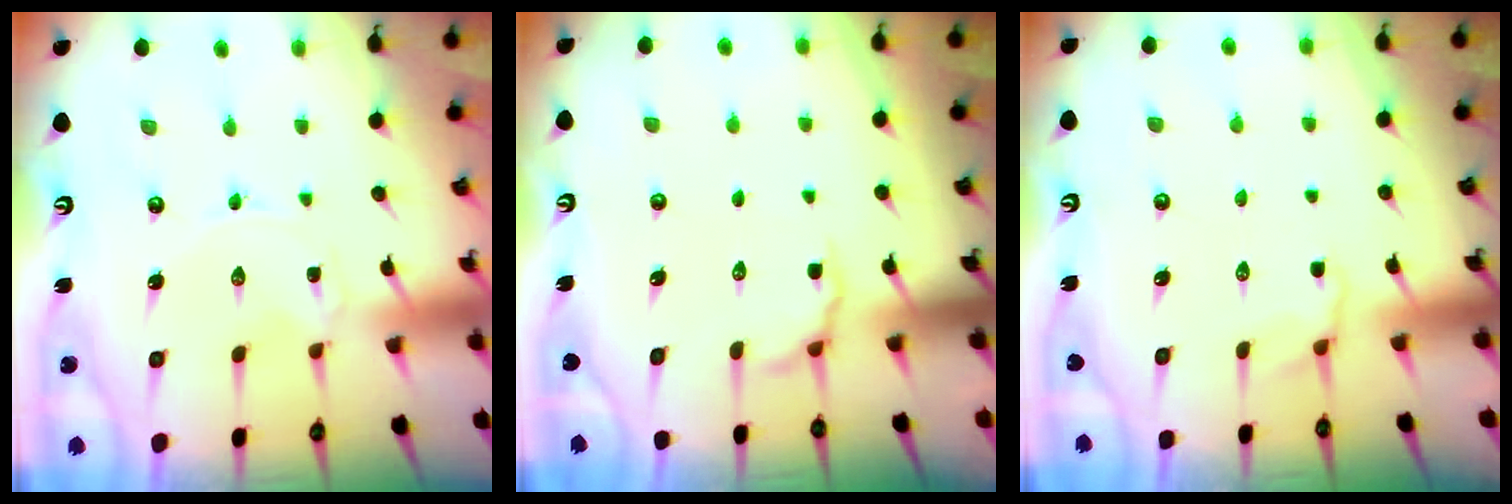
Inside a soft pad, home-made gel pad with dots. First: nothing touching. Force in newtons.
{"total": 5.6, "press": 5.4, "slide": 1.8}
{"total": 2.7, "press": 2.1, "slide": 1.7}